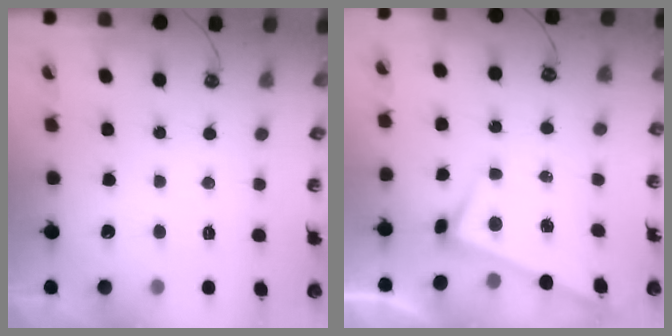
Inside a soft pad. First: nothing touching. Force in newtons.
{"total": 2.9, "press": 2.9, "slide": 0.2}